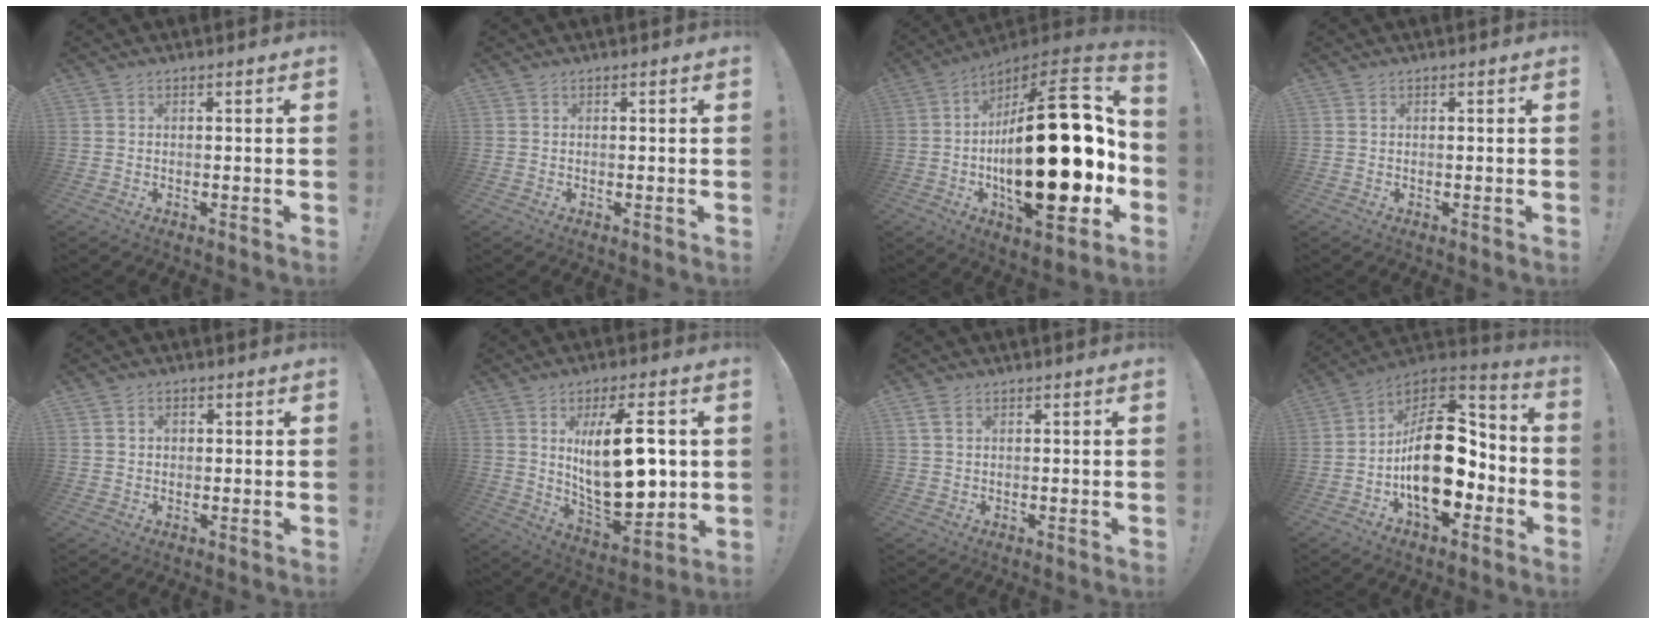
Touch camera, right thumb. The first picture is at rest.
{"total": 0.0}
{"total": 35.1, "force": [-2.7, 13.7, 32.2], "torque": [-0.511, 0.011, -0.035]}
{"total": 0.0}
{"total": 1.7, "force": [0.6, 1.4, 0.7], "torque": [-0.007, -0.003, 0.009]}
{"total": 21.1, "force": [3.4, 8.3, 19.2], "torque": [-0.321, -0.022, 0.053]}
{"total": 2.8, "force": [1.4, 1.7, 1.7], "torque": [-0.035, 0.003, 0.028]}
{"total": 23.5, "force": [-3.4, 13.5, 19.0], "torque": [-0.310, 0.026, -0.044]}